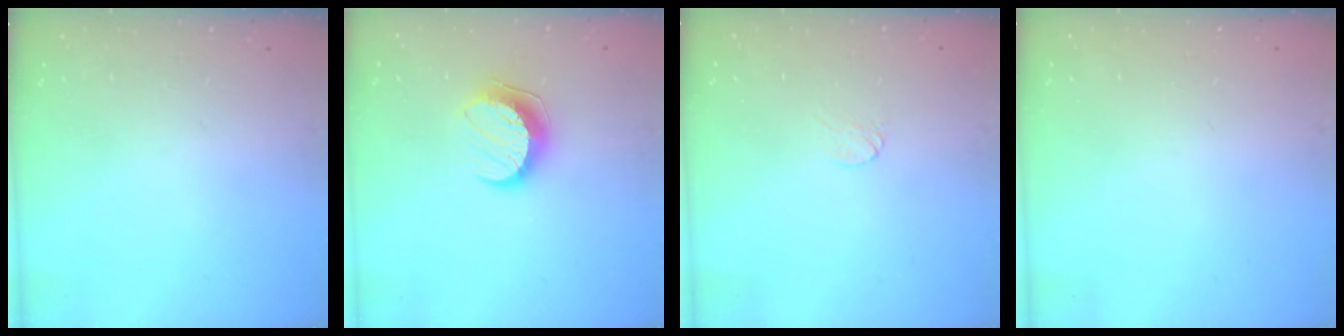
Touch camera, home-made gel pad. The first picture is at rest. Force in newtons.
{"total": 9.7, "press": 9.7, "slide": 0.7}
{"total": 3.5, "press": 3.5, "slide": 0.4}
{"total": 0.6, "press": 0.5, "slide": 0.1}